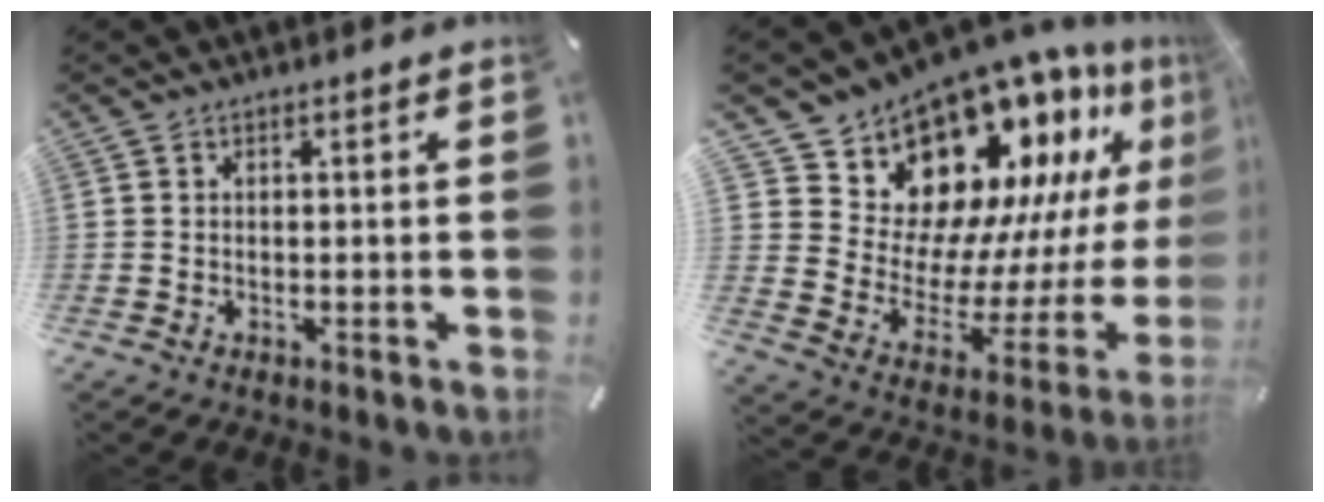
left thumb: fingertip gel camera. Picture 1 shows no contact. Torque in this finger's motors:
{"motor_torque": [1.85, 1.85, 1.58, -1.19, 0.12]}